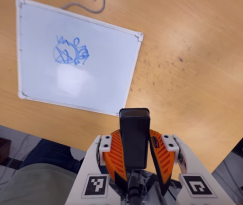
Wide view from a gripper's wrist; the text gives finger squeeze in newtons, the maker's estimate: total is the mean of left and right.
{"total": 9.4, "left": 8.1, "right": 10.7}